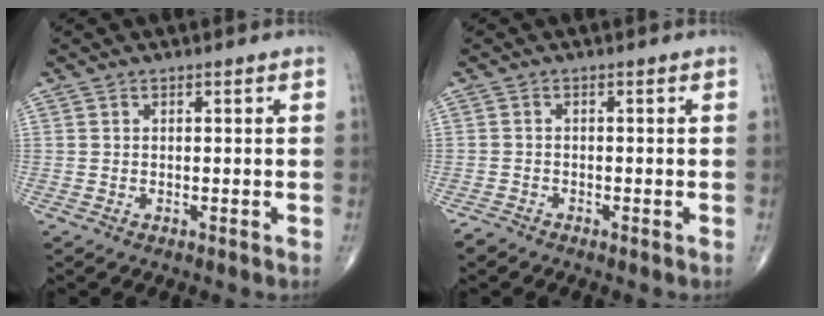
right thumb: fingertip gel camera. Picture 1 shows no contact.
{"total": 1.3, "force": [-1.2, 0.4, 0.2], "torque": [-0.004, -0.003, -0.026]}